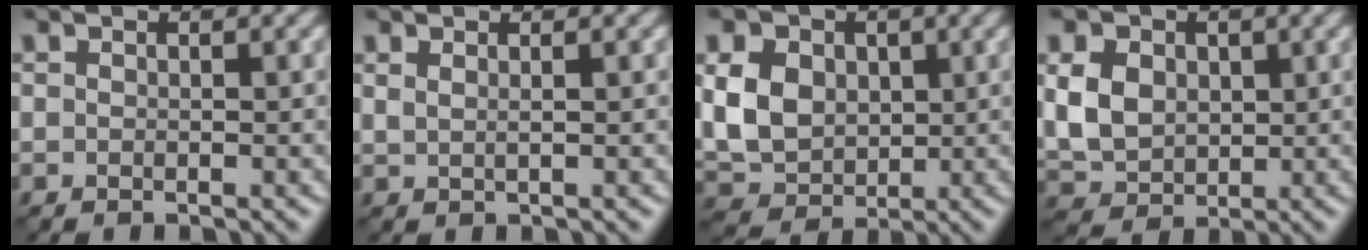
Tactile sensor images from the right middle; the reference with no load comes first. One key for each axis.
{"total": 1.2, "fx": 0.6, "fy": 0.5, "fz": 0.8, "tx": -0.009, "ty": -0.003, "tz": 0.006}
{"total": 6.4, "fx": 1.0, "fy": 5.0, "fz": 3.8, "tx": -0.086, "ty": 0.002, "tz": 0.015}
{"total": 5.3, "fx": 0.8, "fy": 4.1, "fz": 3.2, "tx": -0.076, "ty": -0.001, "tz": 0.014}